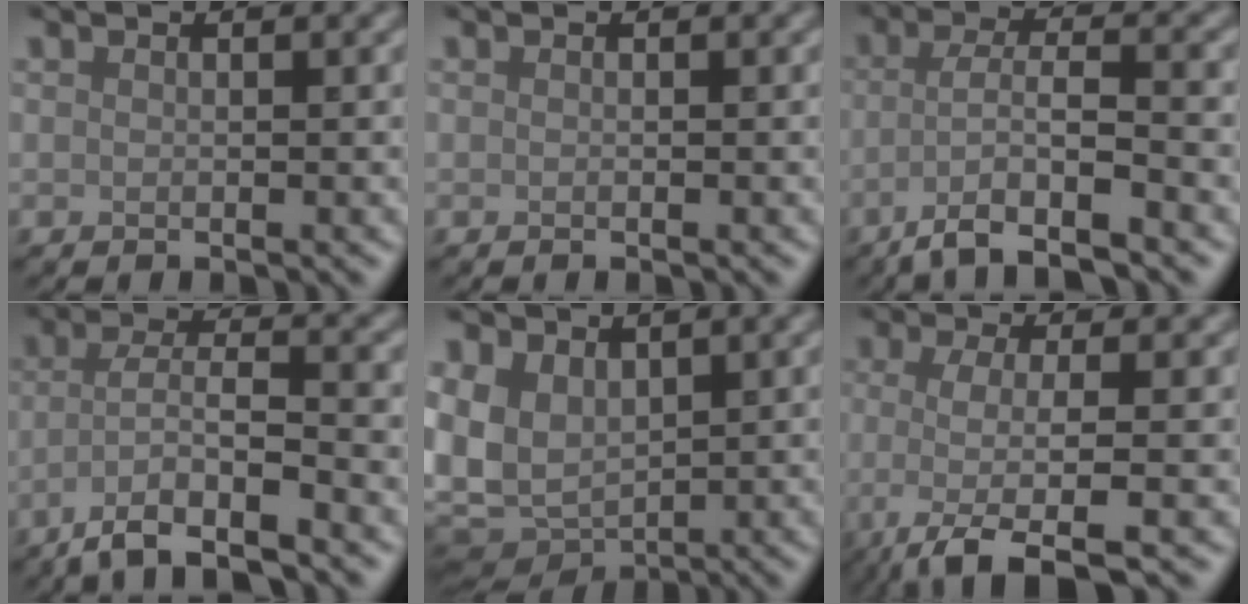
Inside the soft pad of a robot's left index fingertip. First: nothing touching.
{"total": 0.0}
{"total": 5.7, "force": [-3.1, 1.1, 4.6], "torque": [-0.083, 0.002, -0.064]}
{"total": 6.2, "force": [-3.9, 1.4, 4.6], "torque": [-0.084, 0.003, -0.077]}
{"total": 7.3, "force": [0.8, 5.3, 5.0], "torque": [-0.130, -0.011, 0.021]}
{"total": 5.1, "force": [-1.8, 1.3, 4.6], "torque": [-0.071, -0.008, -0.048]}